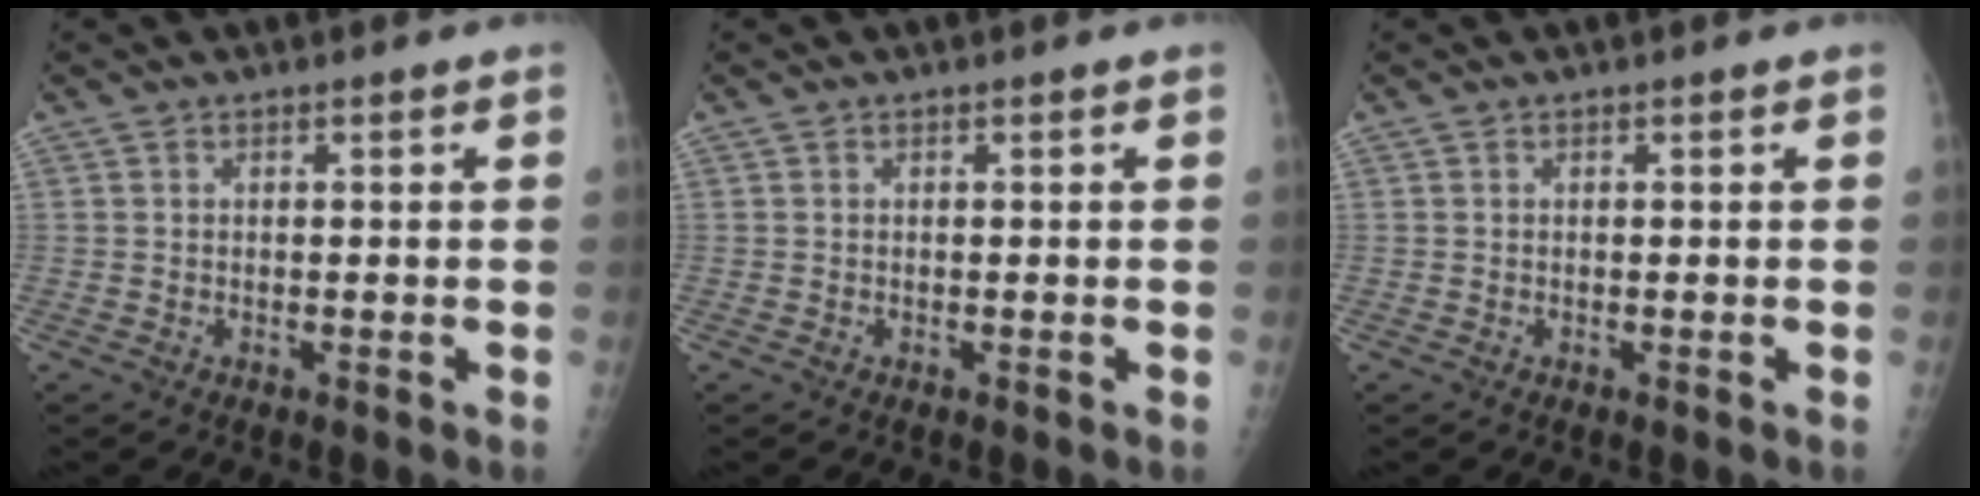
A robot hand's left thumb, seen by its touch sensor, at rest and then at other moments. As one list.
[{"total": 0.0}, {"total": 0.0}]